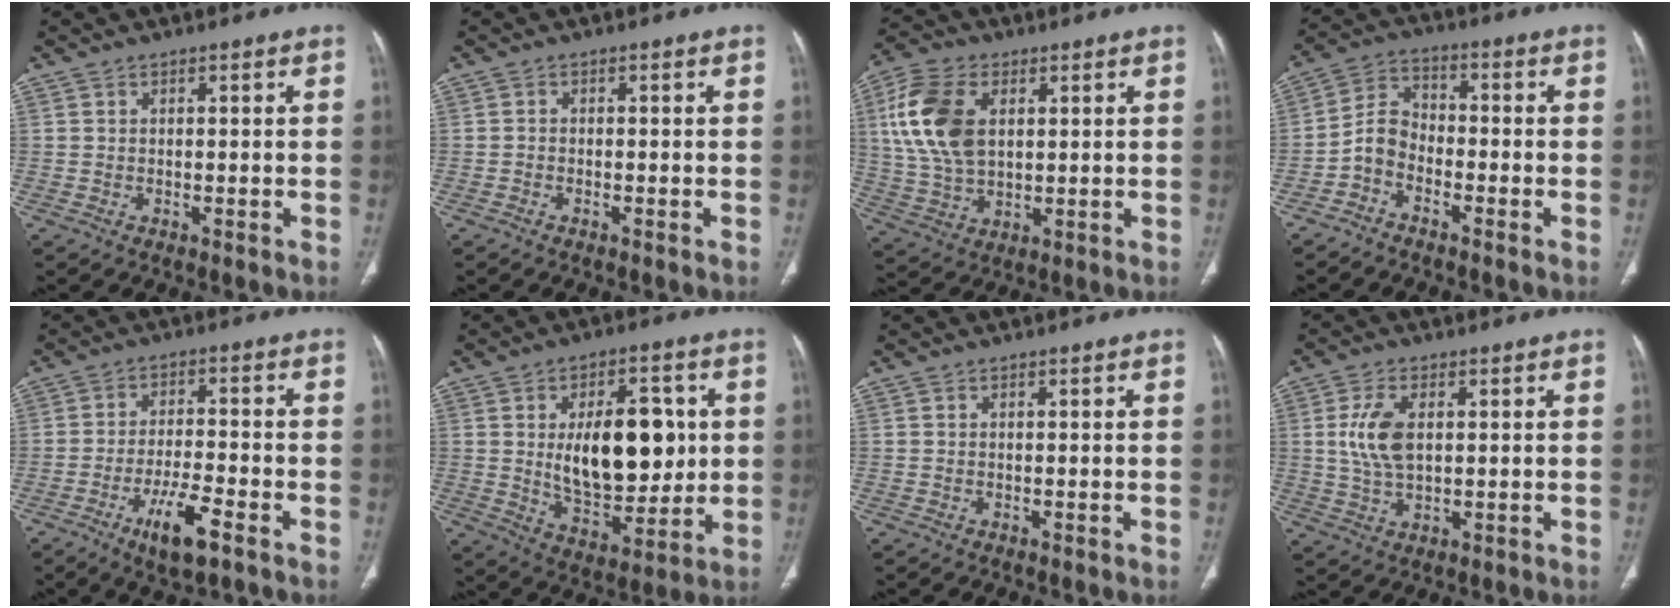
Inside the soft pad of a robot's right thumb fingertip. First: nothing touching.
{"total": 0.5, "force": [-0.5, 0.2, 0.2], "torque": [-0.004, 0.001, -0.013]}
{"total": 14.4, "force": [3.5, 8.9, 10.7], "torque": [-0.220, 0.001, 0.070]}
{"total": 5.6, "force": [-3.0, 3.8, 2.8], "torque": [-0.048, 0.036, -0.073]}
{"total": 8.4, "force": [-4.7, 2.2, 6.6], "torque": [-0.119, 0.016, -0.081]}
{"total": 18.2, "force": [2.0, 10.0, 15.0], "torque": [-0.185, -0.013, 0.042]}
{"total": 0.0}
{"total": 7.6, "force": [1.4, 4.2, 6.2], "torque": [-0.131, -0.003, 0.030]}